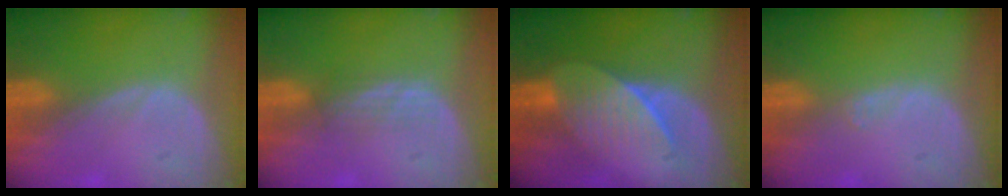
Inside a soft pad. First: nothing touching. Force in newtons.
{"total": 2.4, "press": 2.3, "slide": 0.5}
{"total": 7.2, "press": 6.7, "slide": 2.5}
{"total": 0.6, "press": 0.5, "slide": 0.4}